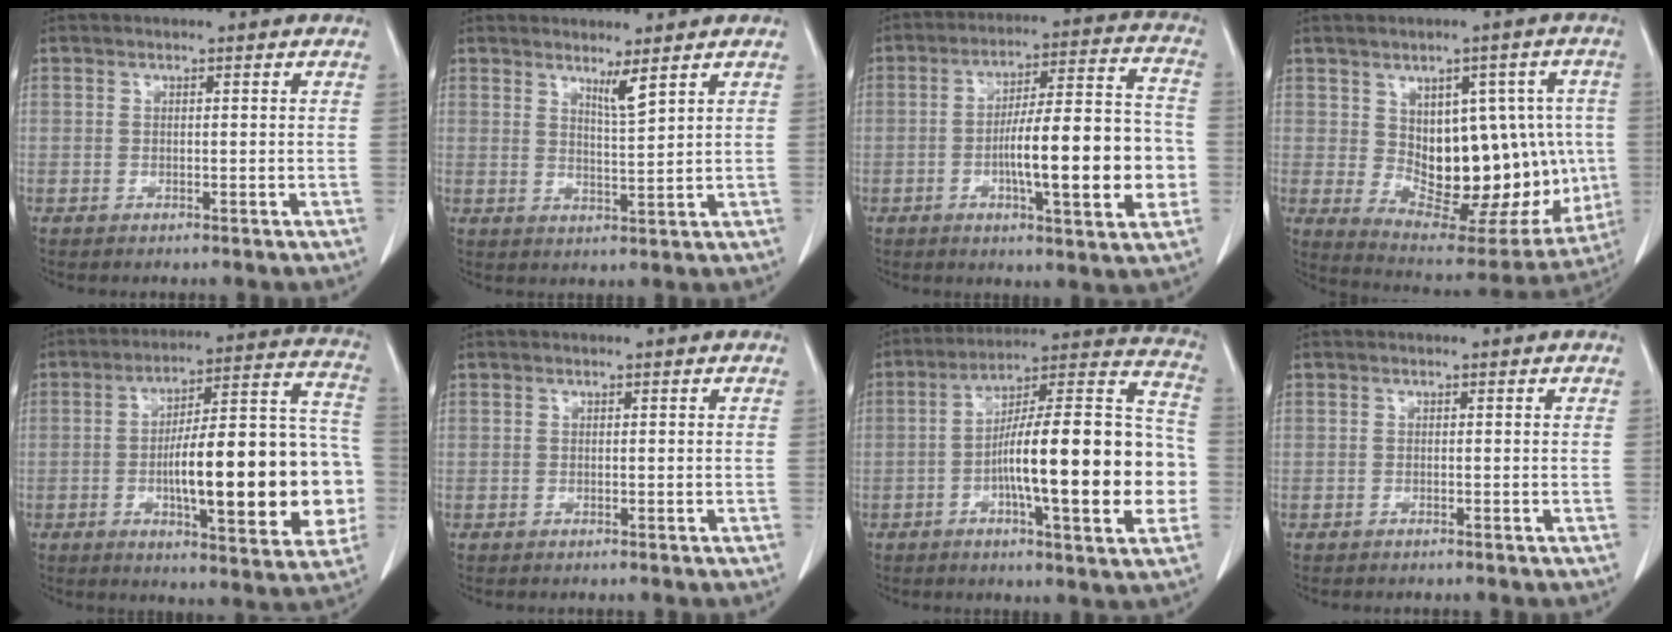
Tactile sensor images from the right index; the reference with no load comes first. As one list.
[{"total": 2.9, "force": [2.1, -0.4, 2.0], "torque": [-0.037, -0.016, 0.042]}, {"total": 17.0, "force": [-3.4, 2.7, 16.5], "torque": [-0.255, 0.018, -0.046]}, {"total": 19.4, "force": [-0.3, 9.7, 16.8], "torque": [-0.229, 0.007, 0.031]}, {"total": 23.0, "force": [-3.9, 5.2, 22.0], "torque": [-0.260, 0.036, -0.042]}, {"total": 0.0}, {"total": 22.7, "force": [-4.2, 3.4, 22.0], "torque": [-0.297, 0.028, -0.061]}, {"total": 0.0}]